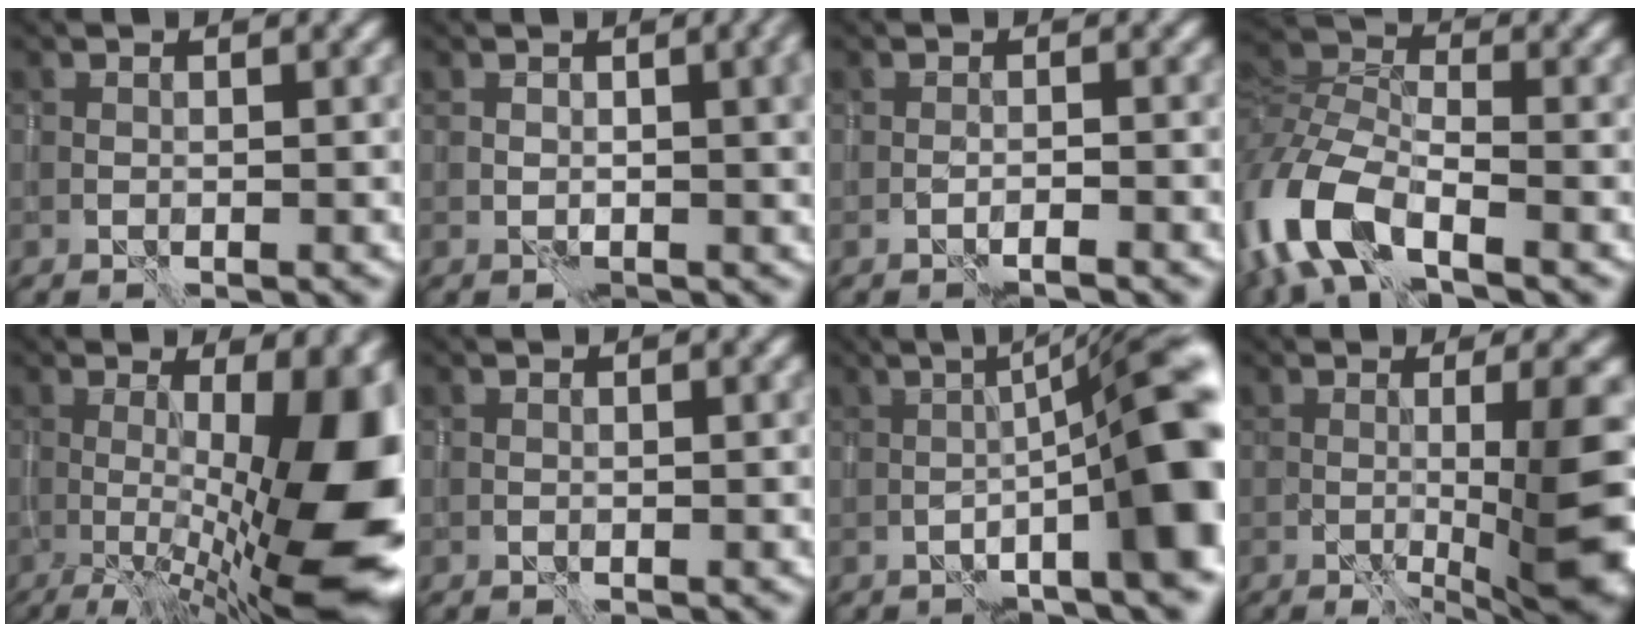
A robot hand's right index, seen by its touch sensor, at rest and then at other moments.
{"total": 3.8, "force": [0.8, 1.4, 3.5], "torque": [-0.035, 0.010, 0.013]}
{"total": 1.1, "force": [-0.9, 0.0, 0.6], "torque": [-0.008, 0.002, -0.020]}
{"total": 9.4, "force": [-4.7, 4.7, 6.7], "torque": [-0.154, -0.005, -0.101]}
{"total": 17.4, "force": [-2.0, 5.0, 16.5], "torque": [-0.209, 0.002, -0.023]}
{"total": 0.0}
{"total": 12.9, "force": [-1.9, 2.4, 12.5], "torque": [-0.141, 0.025, -0.034]}
{"total": 10.1, "force": [-1.2, 2.3, 9.7], "torque": [-0.115, -0.006, -0.013]}